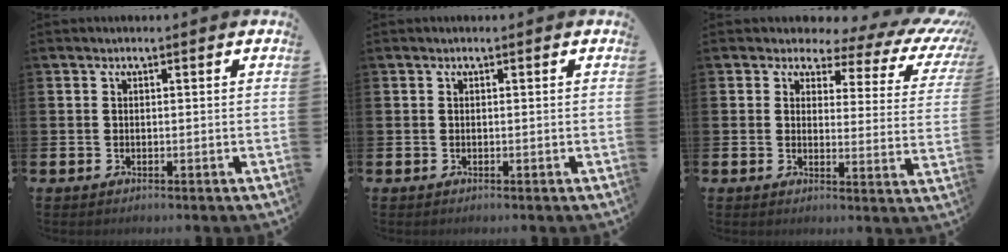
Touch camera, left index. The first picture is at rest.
{"total": 0.0}
{"total": 3.3, "force": [1.8, 2.4, 1.4], "torque": [-0.017, -0.028, 0.014]}